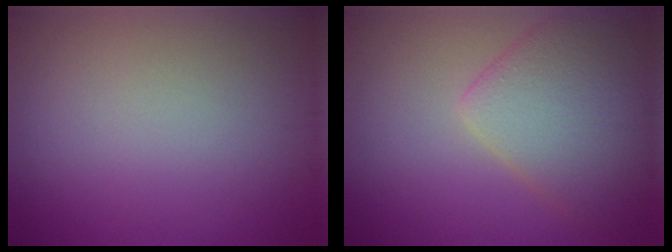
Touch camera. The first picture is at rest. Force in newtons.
{"total": 5.9, "press": 5.9, "slide": 0.3}